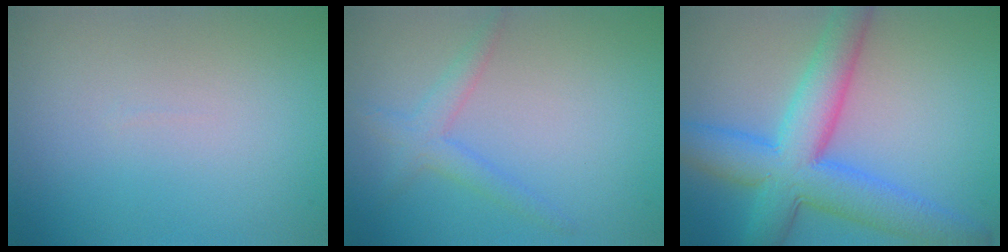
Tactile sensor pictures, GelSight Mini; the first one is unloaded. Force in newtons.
{"total": 2.3, "press": 2.3, "slide": 0.1}
{"total": 9.0, "press": 9.0, "slide": 0.3}